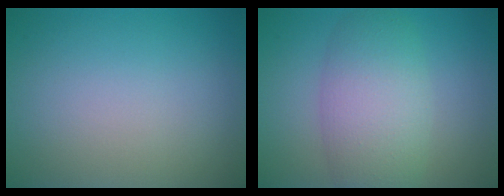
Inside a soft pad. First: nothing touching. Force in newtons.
{"total": 5.9, "press": 5.8, "slide": 0.3}